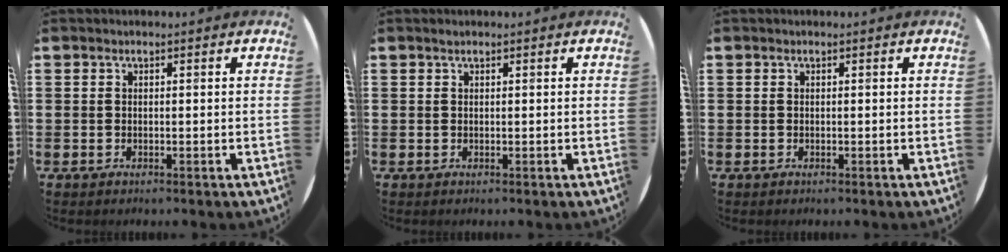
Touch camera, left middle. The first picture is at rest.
{"total": 0.0}
{"total": 0.0}